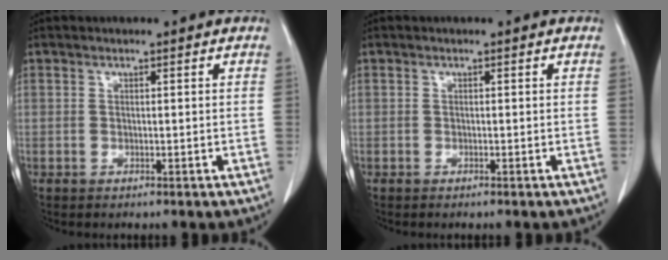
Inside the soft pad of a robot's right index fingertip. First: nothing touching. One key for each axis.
{"total": 0.0}